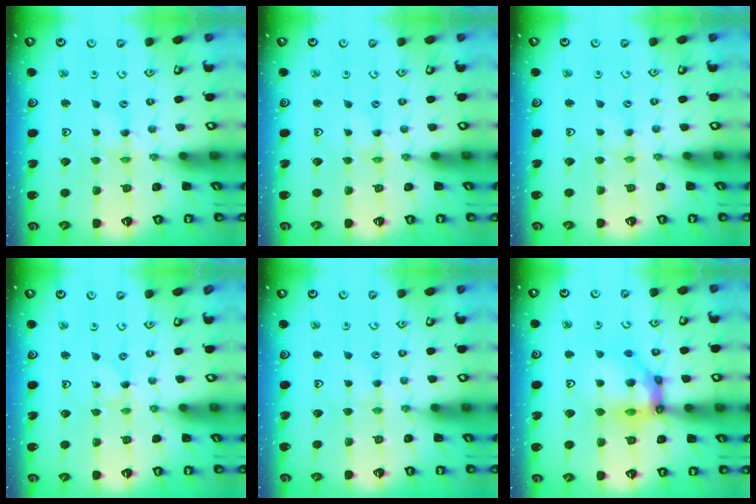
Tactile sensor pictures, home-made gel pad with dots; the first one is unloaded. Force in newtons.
{"total": 0.0}
{"total": 1.3, "press": 1.2, "slide": 0.3}
{"total": 0.0}
{"total": 2.2, "press": 2.2, "slide": 0.3}
{"total": 14.4, "press": 14.2, "slide": 2.0}